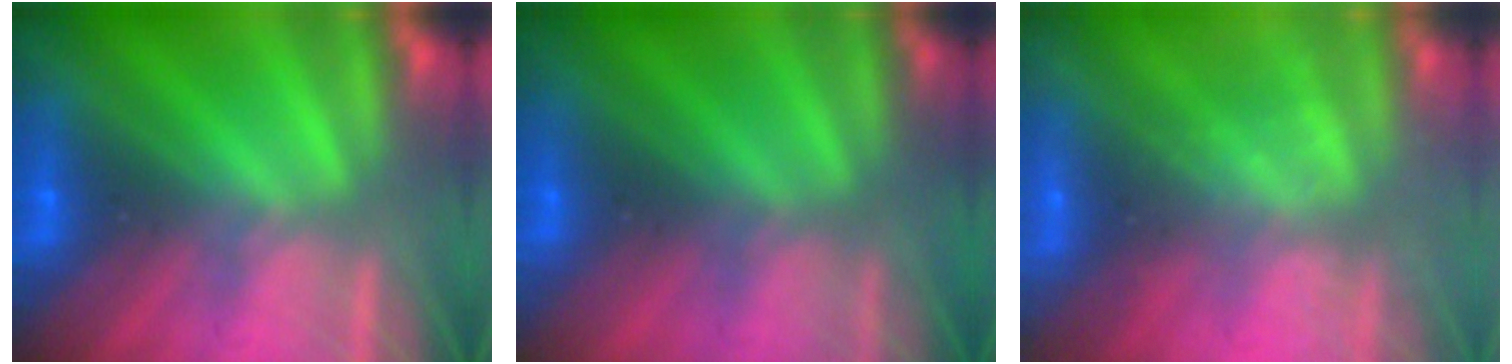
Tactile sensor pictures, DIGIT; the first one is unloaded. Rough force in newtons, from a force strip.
{"total": 2.4}
{"total": 2.3}